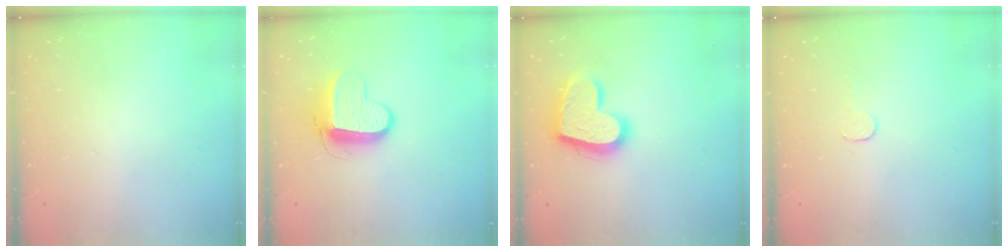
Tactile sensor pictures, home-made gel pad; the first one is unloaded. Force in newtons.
{"total": 10.7, "press": 10.6, "slide": 1.1}
{"total": 20.2, "press": 20.2, "slide": 1.5}
{"total": 2.7, "press": 2.7, "slide": 0.2}